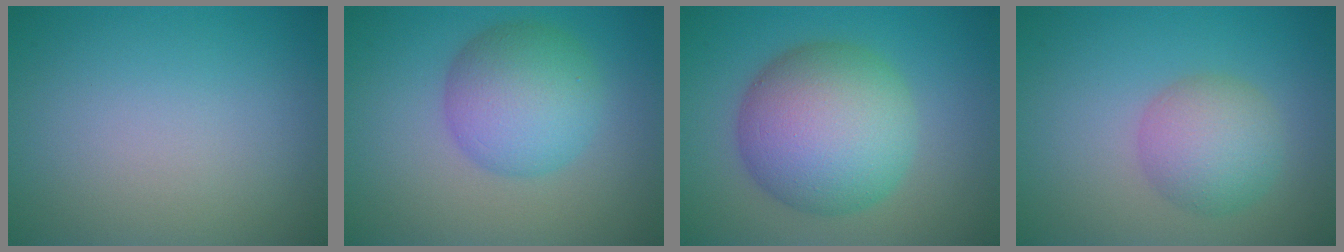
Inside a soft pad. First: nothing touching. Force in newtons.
{"total": 6.1, "press": 6.1, "slide": 0.2}
{"total": 10.0, "press": 10.0, "slide": 0.1}
{"total": 4.3, "press": 4.3, "slide": 0.1}